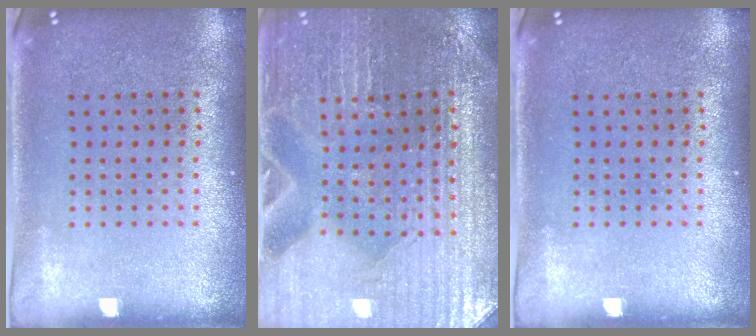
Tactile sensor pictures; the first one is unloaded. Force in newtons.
{"total": 2.5, "press": 2.4, "slide": 0.4}
{"total": 0.0}